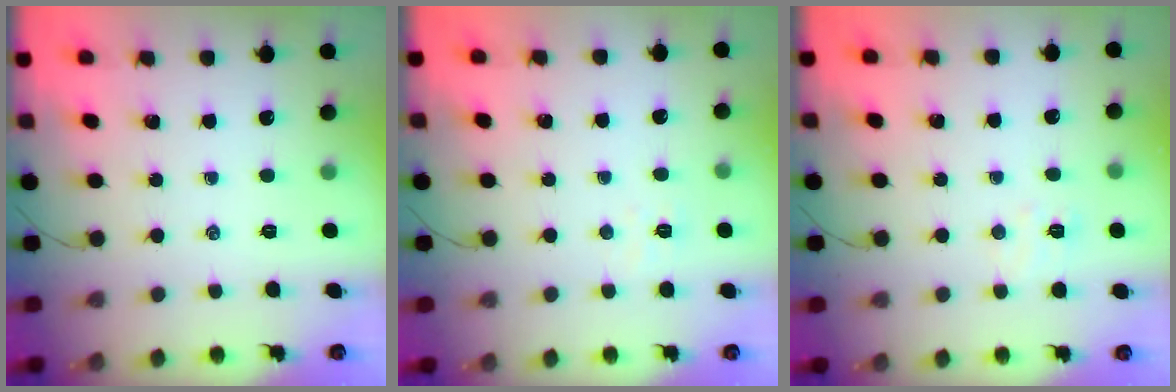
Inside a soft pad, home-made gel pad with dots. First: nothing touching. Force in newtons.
{"total": 2.5, "press": 2.4, "slide": 0.7}
{"total": 4.0, "press": 3.9, "slide": 1.1}